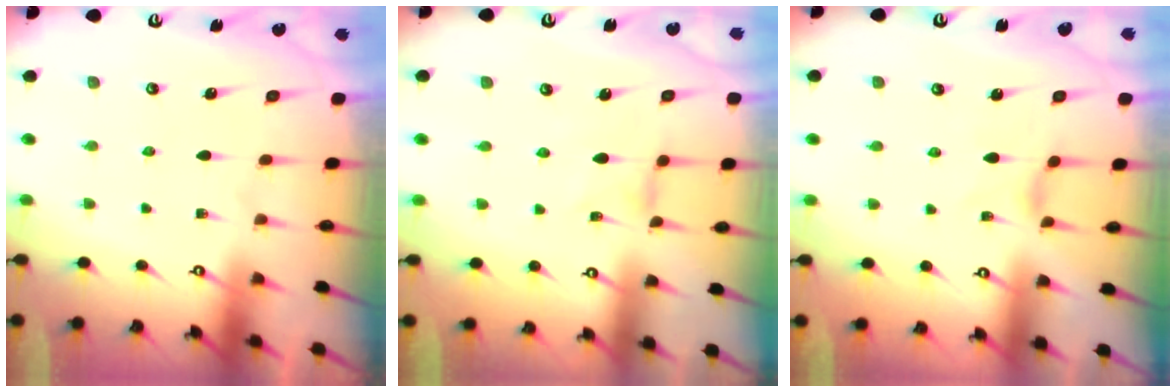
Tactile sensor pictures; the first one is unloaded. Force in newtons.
{"total": 1.0, "press": 1.0, "slide": 0.2}
{"total": 1.3, "press": 1.2, "slide": 0.4}